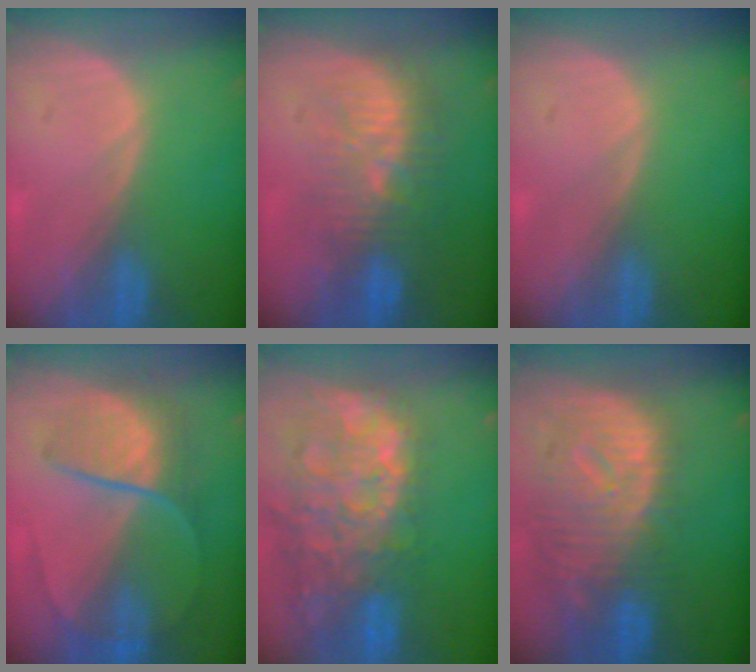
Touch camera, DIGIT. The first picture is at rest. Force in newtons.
{"total": 9.6, "press": 9.2, "slide": 2.8}
{"total": 0.0}
{"total": 7.6, "press": 7.0, "slide": 2.9}
{"total": 14.7, "press": 11.9, "slide": 8.5}
{"total": 12.3, "press": 10.6, "slide": 6.1}